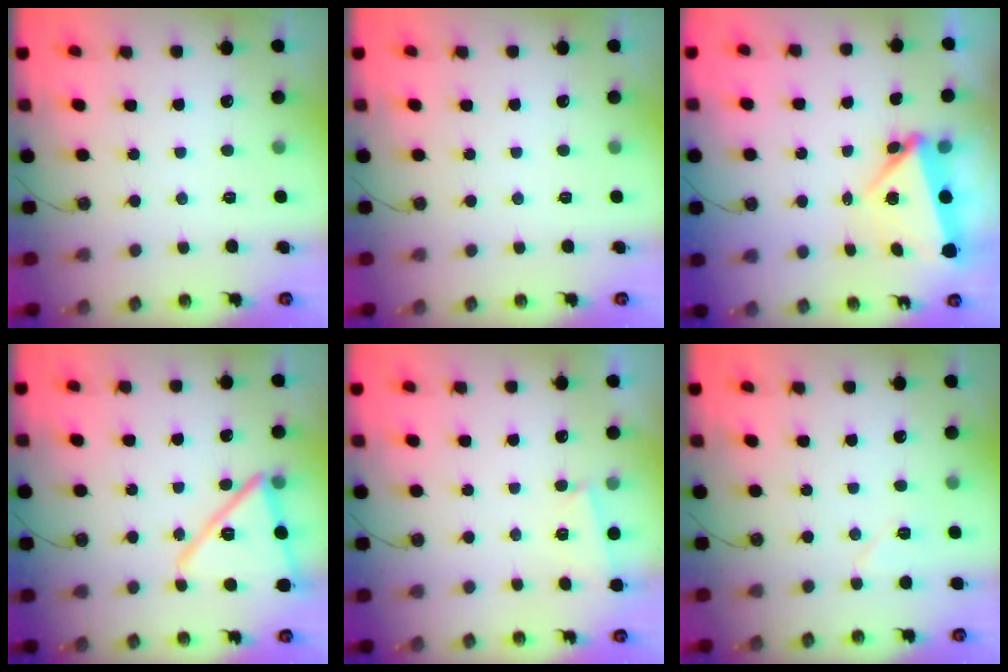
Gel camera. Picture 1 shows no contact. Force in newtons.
{"total": 0.0}
{"total": 5.6, "press": 5.6, "slide": 0.3}
{"total": 15.0, "press": 15.0, "slide": 1.4}
{"total": 2.1, "press": 2.1, "slide": 0.5}
{"total": 6.4, "press": 6.4, "slide": 0.6}